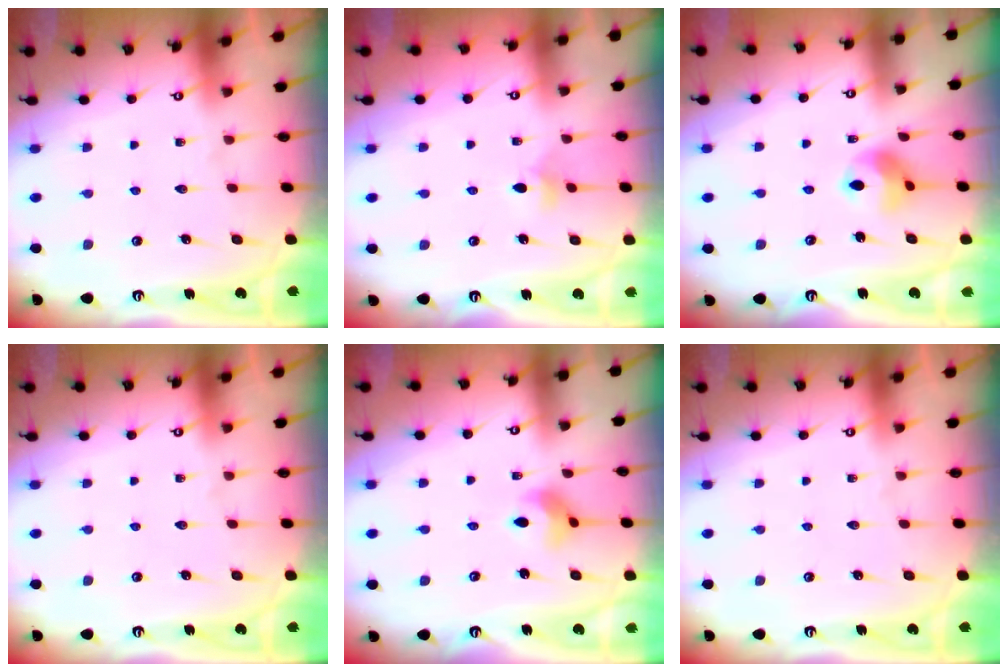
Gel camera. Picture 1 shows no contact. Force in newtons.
{"total": 5.2, "press": 5.1, "slide": 0.8}
{"total": 9.0, "press": 8.9, "slide": 1.0}
{"total": 0.0}
{"total": 6.0, "press": 5.9, "slide": 0.6}
{"total": 0.0}